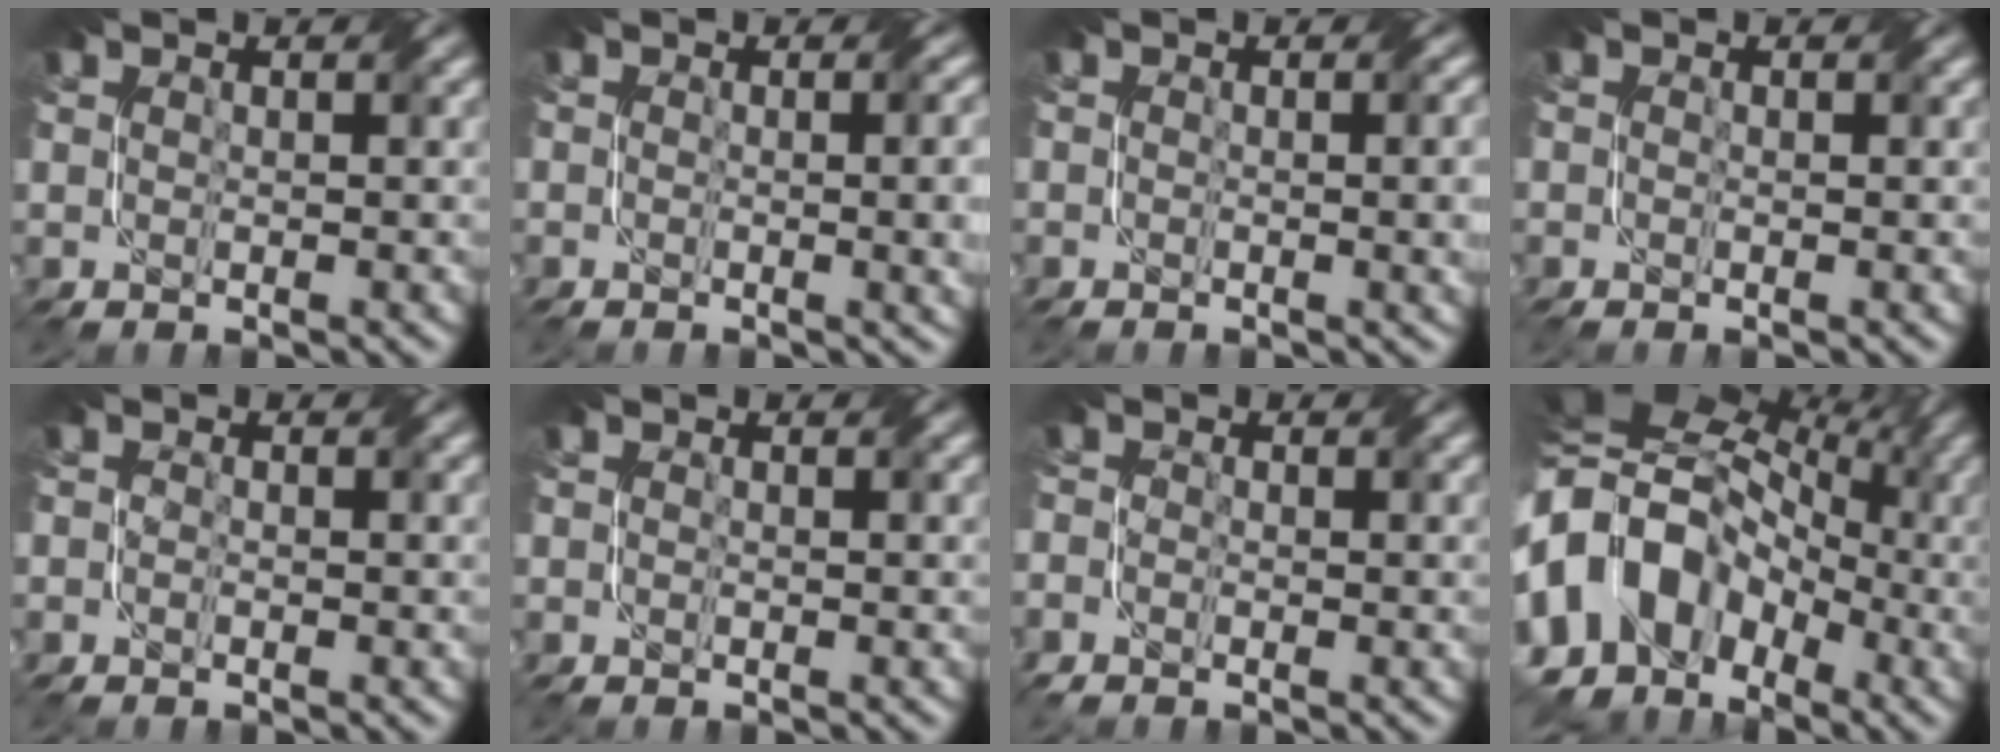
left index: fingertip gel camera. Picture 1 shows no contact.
{"total": 5.0, "force": [-0.5, 2.4, 4.4], "torque": [-0.021, 0.005, -0.010]}
{"total": 3.9, "force": [-0.5, 1.8, 3.4], "torque": [-0.020, 0.003, -0.008]}
{"total": 0.5, "force": [-0.3, 0.3, 0.3], "torque": [-0.008, -0.004, -0.005]}
{"total": 0.9, "force": [-0.7, 0.5, 0.3], "torque": [-0.007, -0.004, -0.015]}
{"total": 0.6, "force": [-0.5, 0.4, 0.2], "torque": [-0.006, -0.005, -0.010]}
{"total": 1.5, "force": [-1.2, 0.8, 0.5], "torque": [-0.016, -0.008, -0.026]}
{"total": 15.1, "force": [-2.9, 11.8, 8.9], "torque": [-0.178, 0.013, -0.063]}